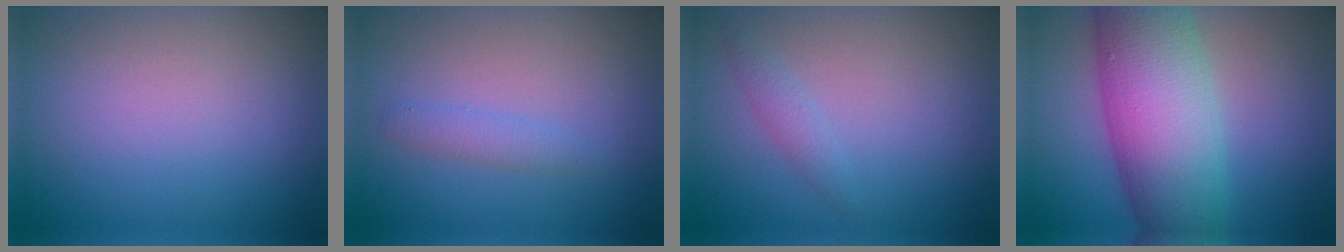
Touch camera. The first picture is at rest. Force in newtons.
{"total": 1.4, "press": 1.4, "slide": 0.0}
{"total": 1.2, "press": 1.2, "slide": 0.1}
{"total": 11.7, "press": 11.7, "slide": 0.3}